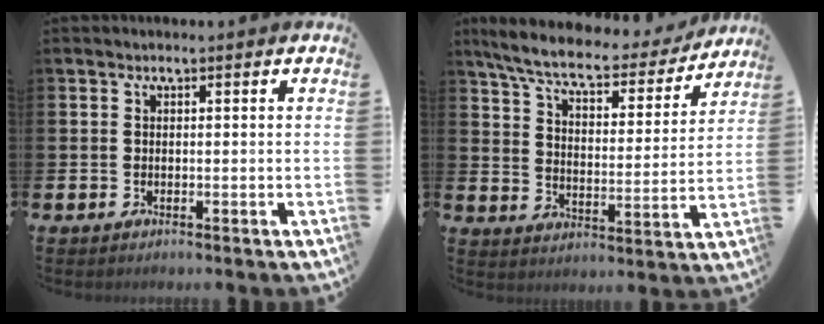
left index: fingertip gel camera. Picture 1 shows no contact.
{"total": 7.6, "force": [6.8, 1.3, 2.9], "torque": [-0.089, -0.042, 0.115]}